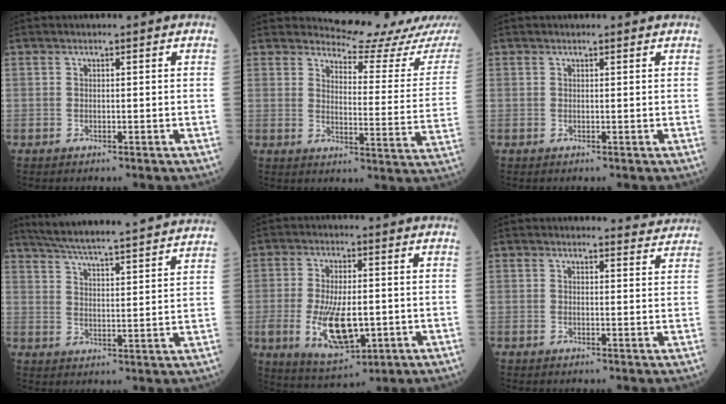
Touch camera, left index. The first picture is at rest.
{"total": 13.4, "force": [13.2, 0.4, 1.7], "torque": [-0.008, -0.101, 0.141]}
{"total": 0.6, "force": [0.6, 0.0, 0.1], "torque": [-0.004, -0.001, 0.006]}
{"total": 25.5, "force": [23.4, 0.3, 10.1], "torque": [-0.169, -0.015, 0.308]}
{"total": 10.8, "force": [-2.2, 4.4, 9.6], "torque": [-0.184, -0.016, -0.026]}
{"total": 3.0, "force": [2.9, 0.3, -0.4], "torque": [0.000, -0.011, 0.020]}